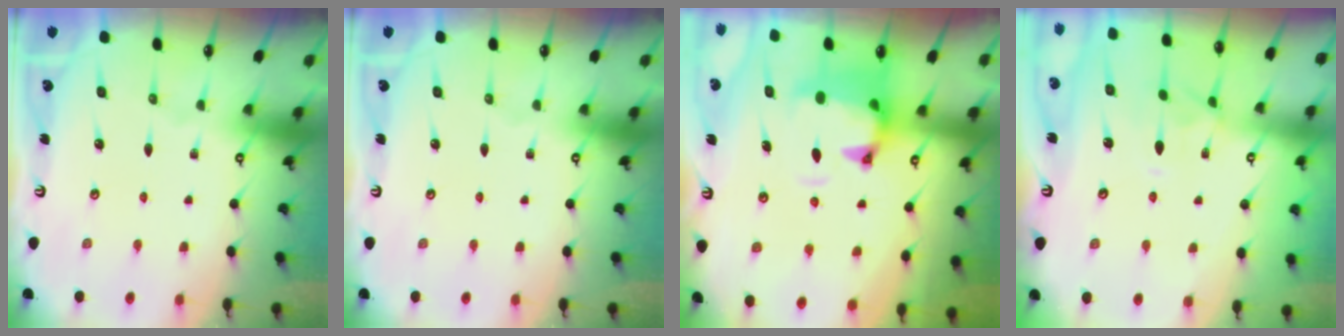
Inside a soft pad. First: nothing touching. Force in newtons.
{"total": 0.0}
{"total": 1.6, "press": 1.2, "slide": 1.1}
{"total": 0.8, "press": 0.1, "slide": 0.7}